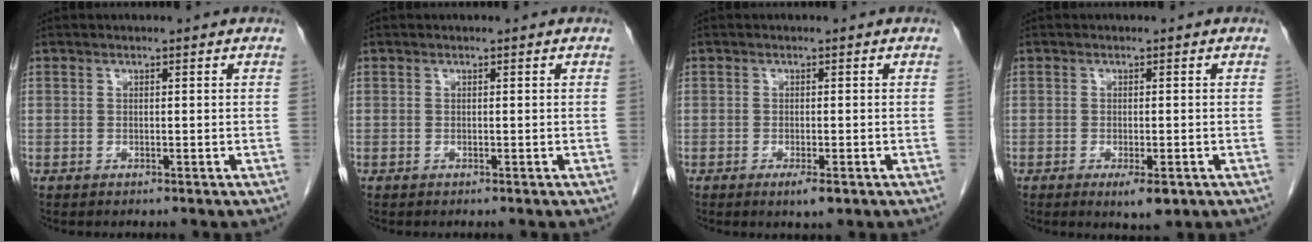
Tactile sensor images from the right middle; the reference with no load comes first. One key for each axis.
{"total": 0.0}
{"total": 2.4, "fx": -1.3, "fy": 0.5, "fz": 1.9, "tx": -0.029, "ty": -0.003, "tz": -0.017}
{"total": 3.5, "fx": -1.7, "fy": 1.0, "fz": 2.9, "tx": -0.042, "ty": -0.005, "tz": -0.018}